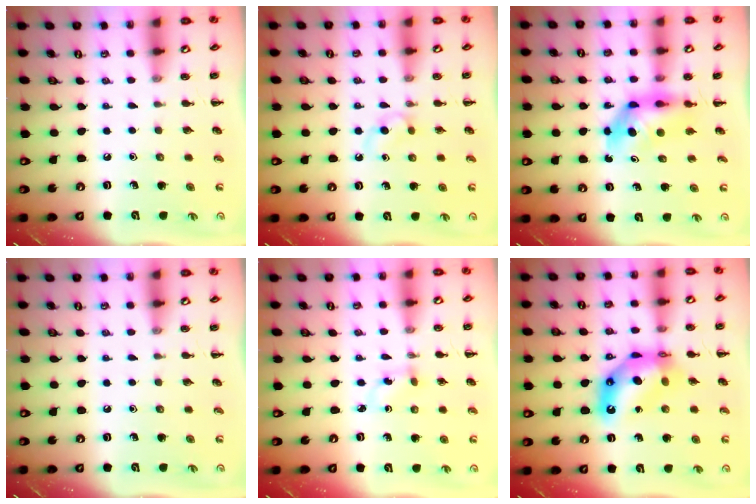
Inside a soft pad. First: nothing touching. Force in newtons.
{"total": 2.7, "press": 2.5, "slide": 1.2}
{"total": 5.3, "press": 5.2, "slide": 1.0}
{"total": 0.0}
{"total": 1.6, "press": 1.4, "slide": 0.7}
{"total": 12.4, "press": 11.8, "slide": 3.8}